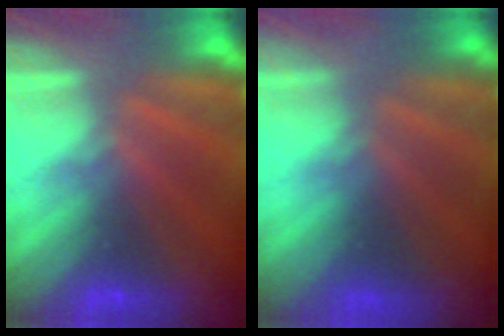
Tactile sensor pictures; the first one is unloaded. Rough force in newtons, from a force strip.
{"total": 7.5}